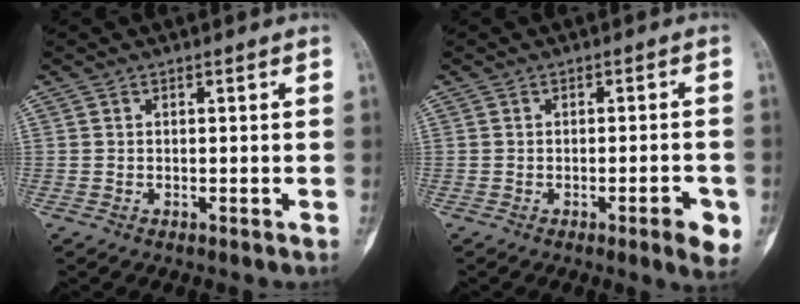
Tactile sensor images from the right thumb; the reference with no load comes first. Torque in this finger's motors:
{"motor_torque": [0.37, 0.63, -0.08, -0.07, -0.01]}